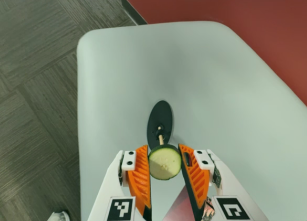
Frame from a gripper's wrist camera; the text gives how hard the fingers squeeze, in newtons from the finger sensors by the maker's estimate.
{"total": 11.7, "left": 13.4, "right": 10.0}